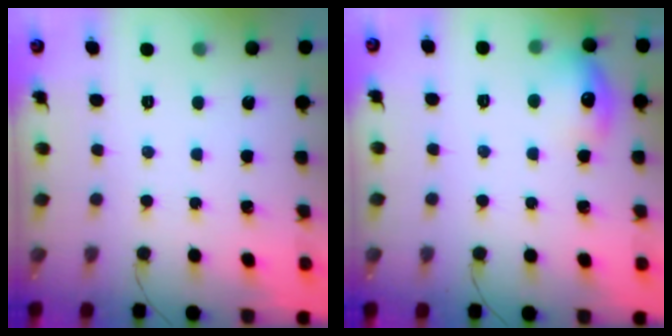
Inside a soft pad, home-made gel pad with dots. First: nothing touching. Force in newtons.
{"total": 10.0, "press": 10.0, "slide": 0.6}